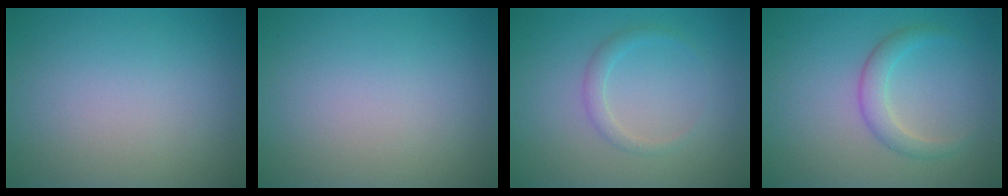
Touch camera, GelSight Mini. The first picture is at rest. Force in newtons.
{"total": 0.0}
{"total": 1.4, "press": 1.4, "slide": 0.2}
{"total": 2.3, "press": 2.3, "slide": 0.1}